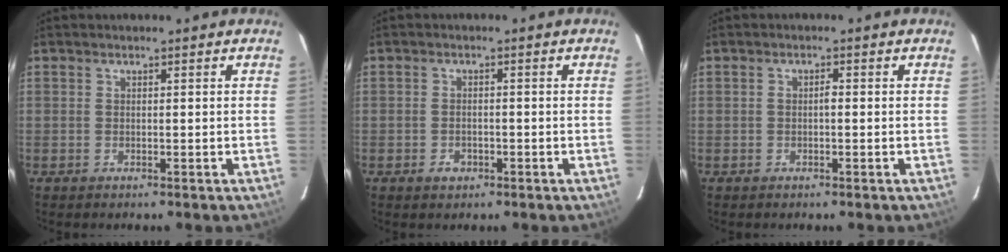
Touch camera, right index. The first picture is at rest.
{"total": 2.2, "force": [-1.1, 1.6, 0.9], "torque": [-0.018, 0.002, -0.016]}
{"total": 1.1, "force": [-0.3, 0.5, 0.9], "torque": [-0.016, 0.007, -0.006]}